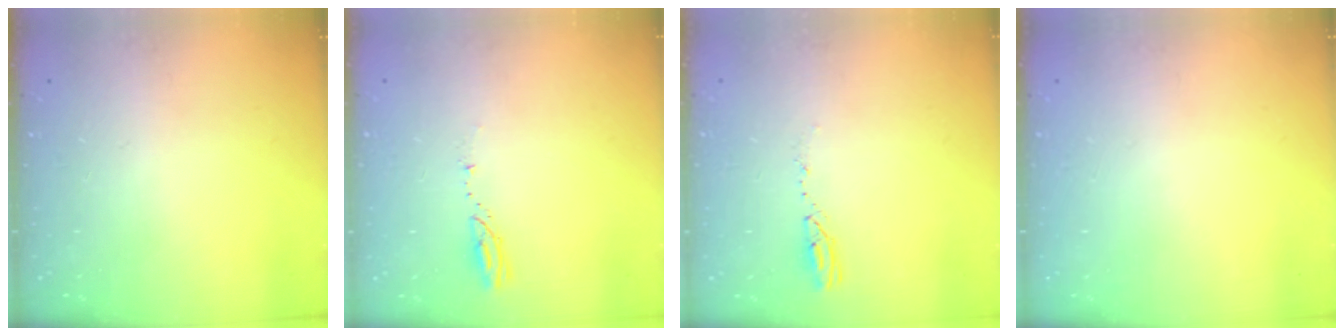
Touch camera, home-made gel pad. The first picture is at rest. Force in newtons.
{"total": 3.1, "press": 3.0, "slide": 0.3}
{"total": 4.1, "press": 4.1, "slide": 0.4}
{"total": 0.0}